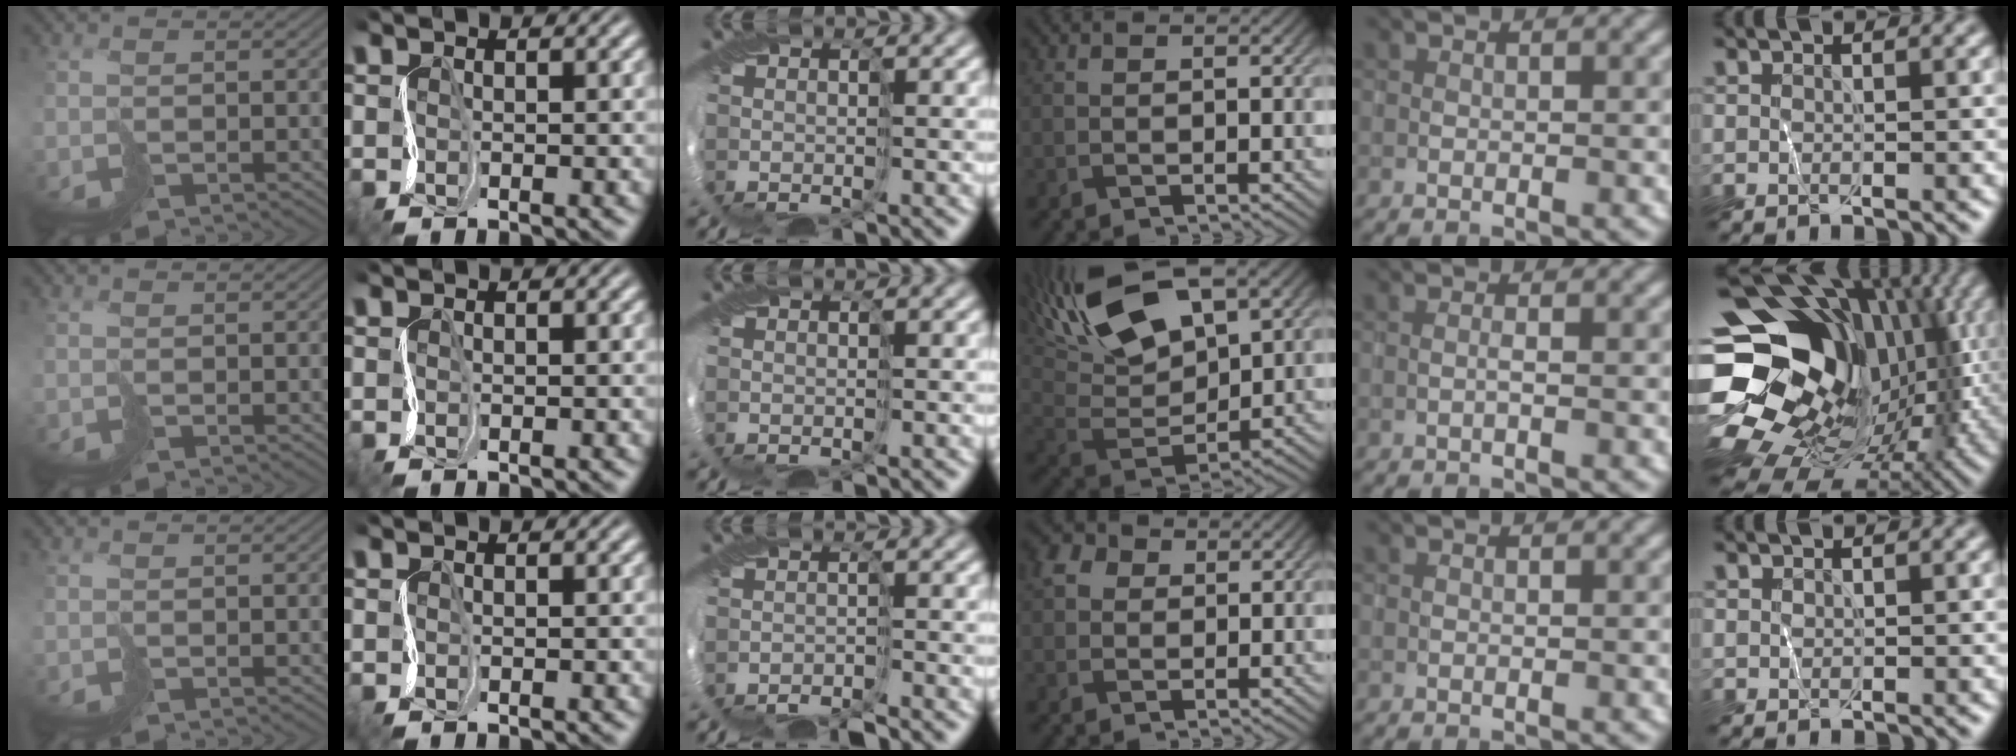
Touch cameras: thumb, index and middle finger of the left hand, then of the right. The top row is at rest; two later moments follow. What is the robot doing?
{"motion": "cut", "object": "receipt paper"}